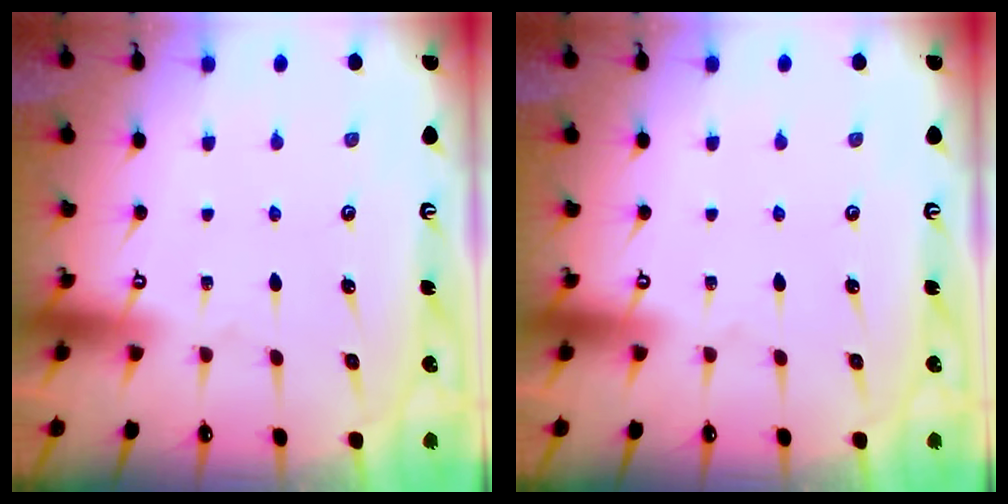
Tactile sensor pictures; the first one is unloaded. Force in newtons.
{"total": 0.0}